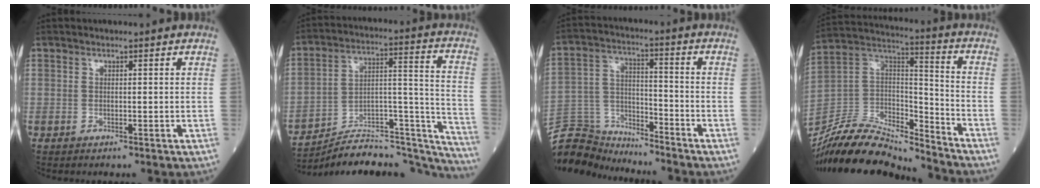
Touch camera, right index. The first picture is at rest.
{"total": 26.2, "force": [-24.8, 4.7, 6.7], "torque": [-0.056, 0.048, -0.357]}
{"total": 11.2, "force": [-11.1, 1.5, -0.2], "torque": [-0.001, 0.028, -0.216]}
{"total": 19.8, "force": [-18.6, 3.0, 6.0], "torque": [-0.124, 0.028, -0.336]}